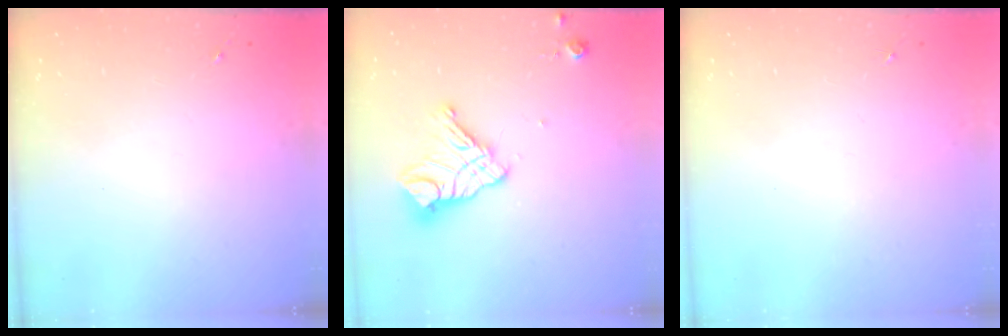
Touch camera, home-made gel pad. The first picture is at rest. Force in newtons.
{"total": 14.6, "press": 14.5, "slide": 1.4}
{"total": 0.0}